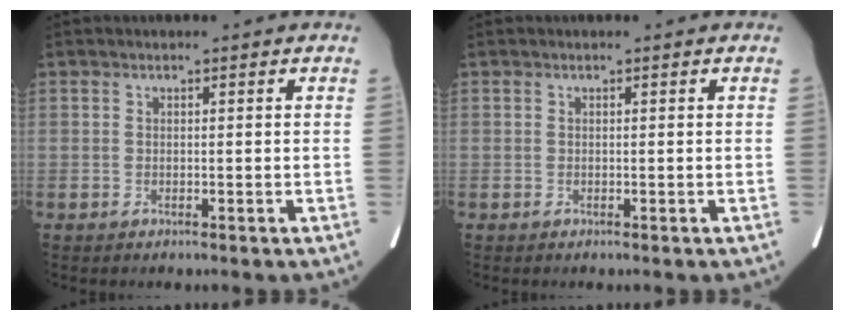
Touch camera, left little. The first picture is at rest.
{"total": 0.0}